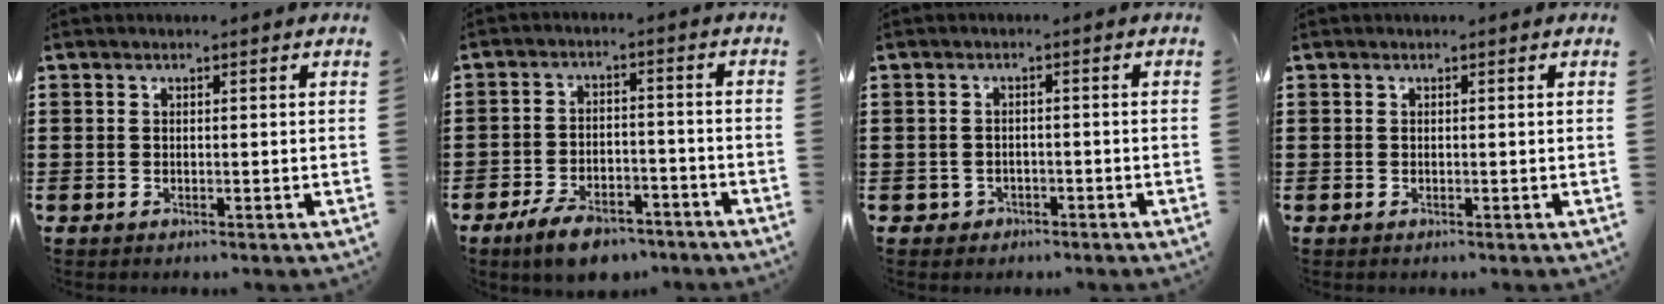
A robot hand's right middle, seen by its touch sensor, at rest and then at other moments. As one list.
[{"total": 6.3, "force": [-5.2, 2.1, 2.9], "torque": [-0.063, 0.008, -0.100]}, {"total": 1.4, "force": [-1.1, 0.9, 0.1], "torque": [-0.006, 0.001, -0.026]}, {"total": 0.0}]